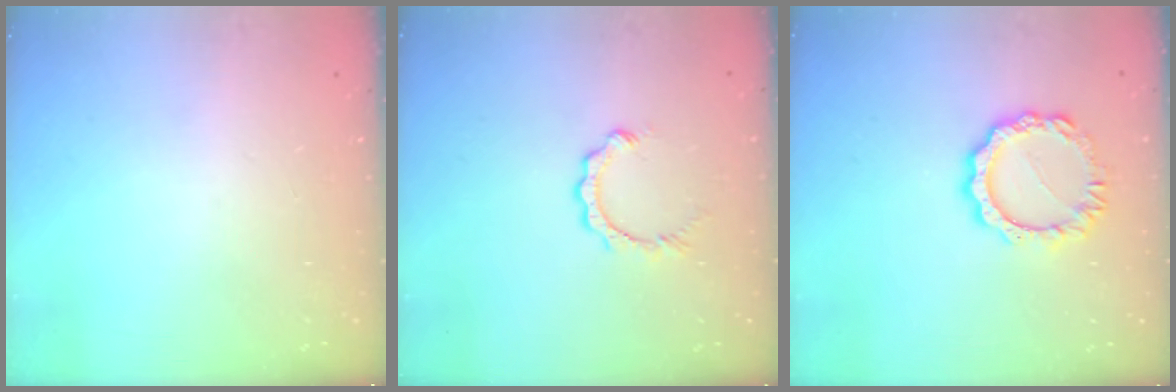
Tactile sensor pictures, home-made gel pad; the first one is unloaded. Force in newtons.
{"total": 2.6, "press": 2.6, "slide": 0.3}
{"total": 9.4, "press": 9.4, "slide": 0.8}